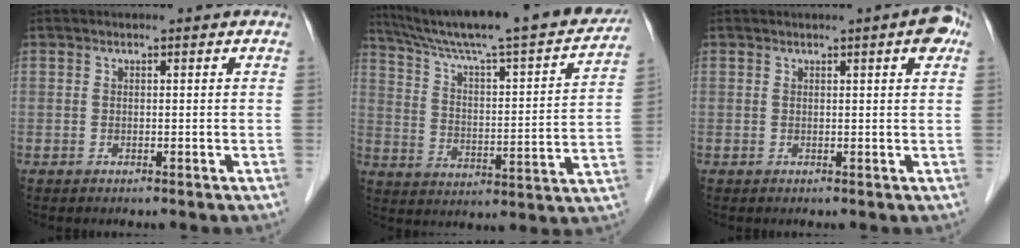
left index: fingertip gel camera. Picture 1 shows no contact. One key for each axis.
{"total": 26.4, "fx": 22.8, "fy": 2.6, "fz": 13.1, "tx": -0.207, "ty": -0.018, "tz": 0.314}
{"total": 2.8, "fx": 1.4, "fy": 0.4, "fz": 2.4, "tx": -0.025, "ty": 0.002, "tz": 0.013}